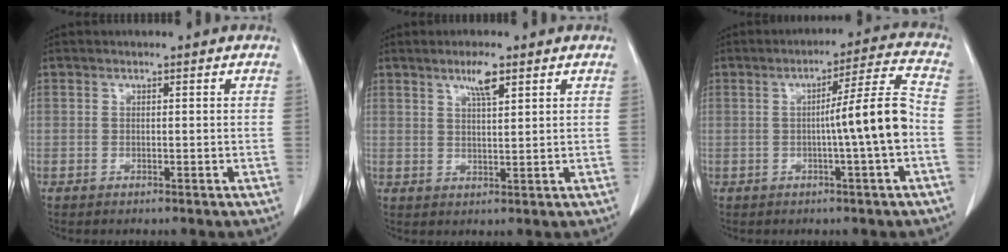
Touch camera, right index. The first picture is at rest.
{"total": 3.8, "force": [2.4, 0.5, 2.9], "torque": [-0.054, 0.000, 0.042]}
{"total": 8.7, "force": [-1.5, -1.1, 8.5], "torque": [-0.126, 0.013, -0.023]}